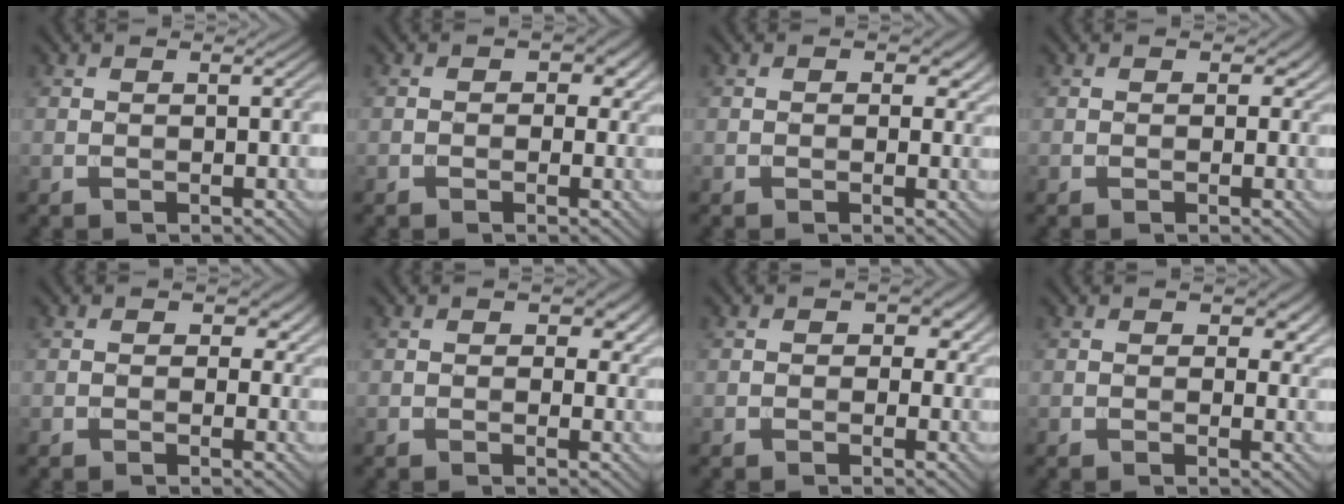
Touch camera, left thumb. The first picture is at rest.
{"total": 2.4, "force": [0.3, 2.0, 1.4], "torque": [-0.021, -0.001, -0.001]}
{"total": 2.4, "force": [0.6, 2.0, 1.3], "torque": [-0.024, -0.008, 0.001]}
{"total": 1.4, "force": [0.2, 1.3, 0.5], "torque": [-0.012, -0.007, -0.001]}
{"total": 2.6, "force": [0.5, 2.1, 1.5], "torque": [-0.026, -0.003, -0.001]}
{"total": 2.9, "force": [0.8, 2.2, 1.7], "torque": [-0.028, -0.009, 0.004]}
{"total": 3.3, "force": [0.6, 2.7, 1.7], "torque": [-0.018, 0.002, -0.003]}
{"total": 2.7, "force": [0.8, 1.9, 1.8], "torque": [-0.028, -0.008, 0.009]}